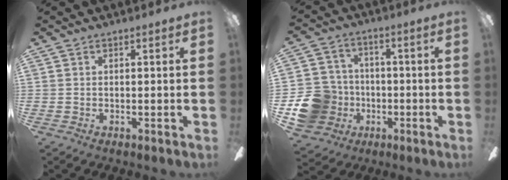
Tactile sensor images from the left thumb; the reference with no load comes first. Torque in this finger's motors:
{"motor_torque": [-0.71, 0.82, 0.01, -0.01, 0.04]}